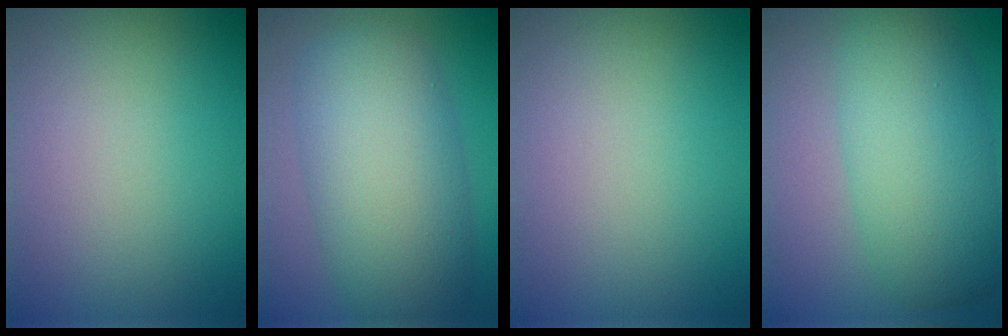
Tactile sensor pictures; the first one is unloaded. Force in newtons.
{"total": 9.9, "press": 9.9, "slide": 0.4}
{"total": 0.0}
{"total": 7.9, "press": 7.9, "slide": 0.0}